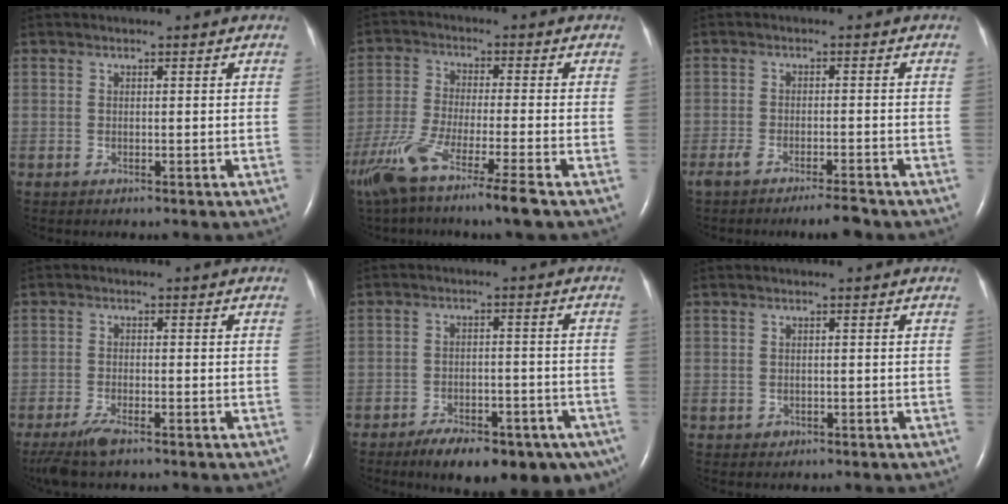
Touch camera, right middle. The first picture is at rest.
{"total": 12.6, "force": [-8.5, -0.8, 9.3], "torque": [-0.184, -0.043, -0.153]}
{"total": 4.5, "force": [-3.8, 0.2, 2.4], "torque": [-0.044, -0.006, -0.065]}
{"total": 4.4, "force": [-3.2, 0.6, 3.0], "torque": [-0.069, -0.013, -0.061]}
{"total": 14.6, "force": [-10.0, 6.1, 8.8], "torque": [-0.097, 0.007, -0.138]}
{"total": 0.5, "force": [-0.2, 0.5, 0.1], "torque": [-0.004, 0.002, -0.003]}